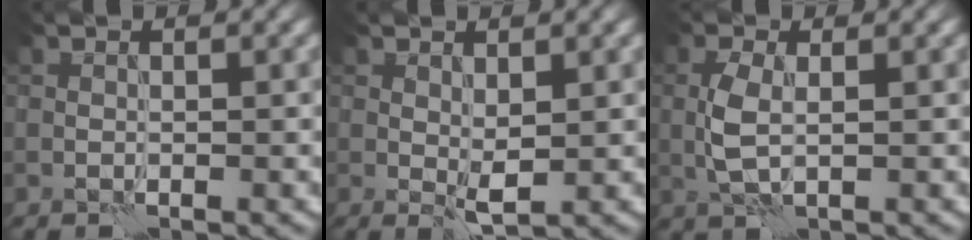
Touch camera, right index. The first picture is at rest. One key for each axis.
{"total": 1.7, "fx": 0.5, "fy": 0.7, "fz": 1.5, "tx": -0.030, "ty": -0.003, "tz": 0.011}
{"total": 2.8, "fx": -0.2, "fy": 1.4, "fz": 2.5, "tx": -0.055, "ty": -0.002, "tz": -0.003}